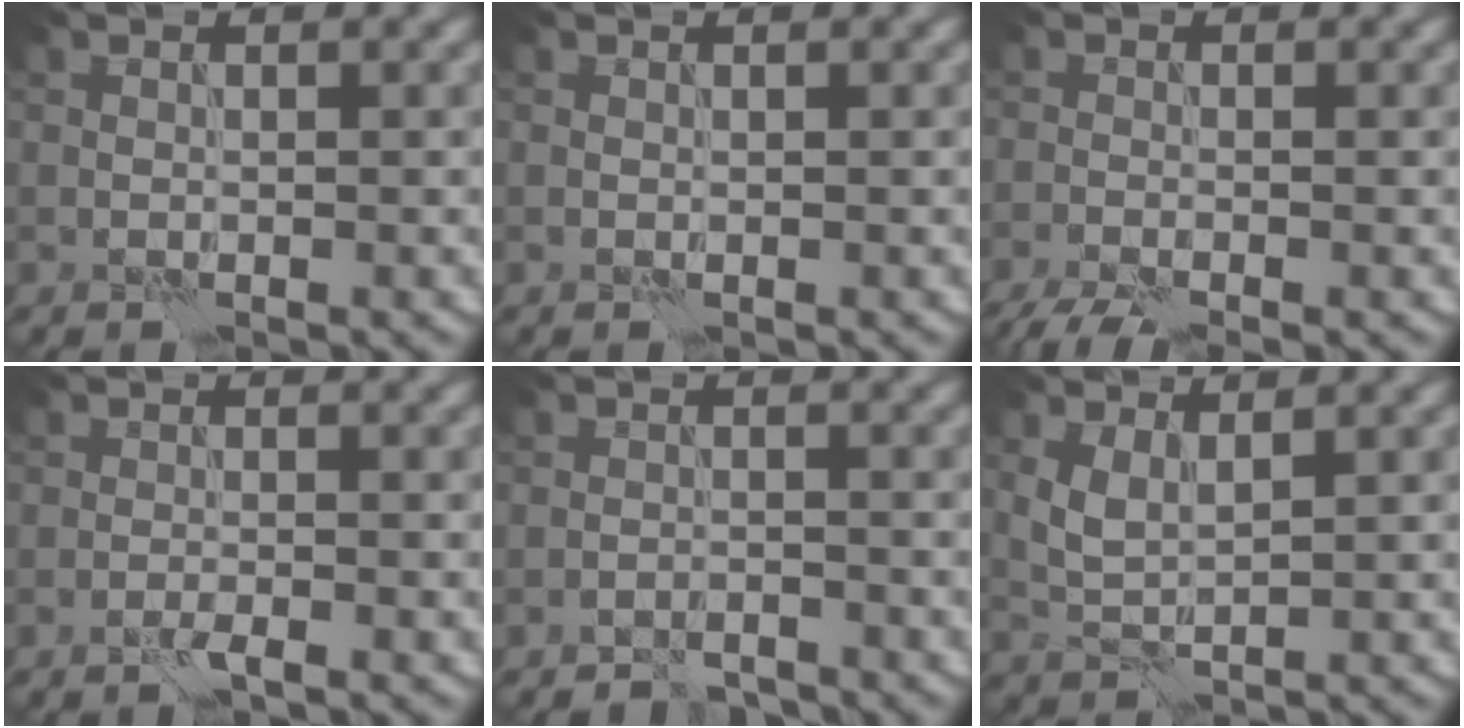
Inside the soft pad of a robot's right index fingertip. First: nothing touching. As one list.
[{"total": 0.0}, {"total": 3.1, "force": [-2.4, 0.5, 2.0], "torque": [-0.034, -0.009, -0.050]}, {"total": 1.0, "force": [-0.7, 0.1, 0.8], "torque": [-0.016, 0.002, -0.015]}, {"total": 1.5, "force": [-1.5, 0.3, 0.4], "torque": [-0.002, 0.005, -0.027]}, {"total": 2.3, "force": [1.3, 0.8, 1.8], "torque": [-0.045, -0.003, 0.028]}]